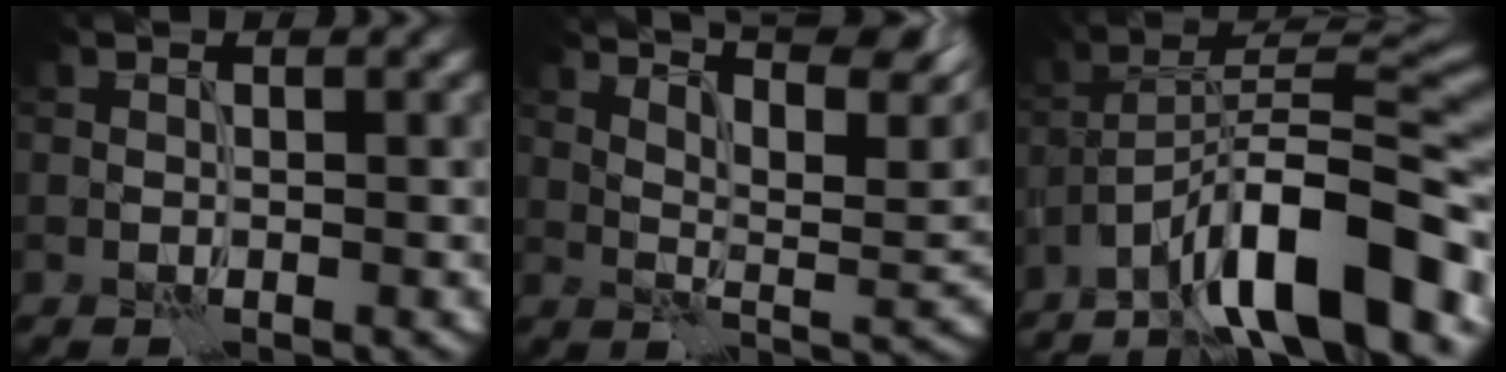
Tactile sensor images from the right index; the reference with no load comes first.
{"total": 10.9, "force": [7.4, 2.5, 7.5], "torque": [-0.109, 0.021, 0.106]}
{"total": 12.5, "force": [-7.7, 3.2, 9.2], "torque": [-0.136, 0.021, -0.133]}